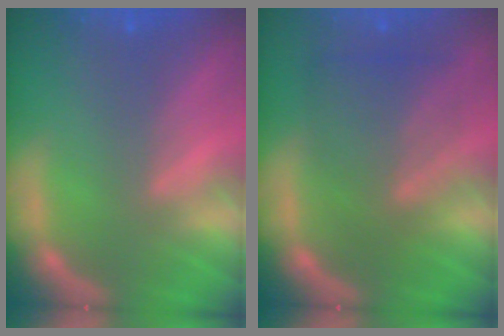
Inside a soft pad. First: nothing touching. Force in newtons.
{"total": 6.5}